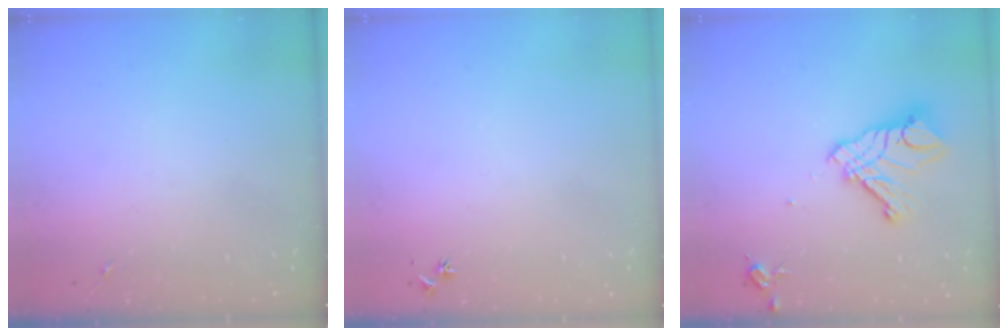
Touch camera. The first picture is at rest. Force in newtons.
{"total": 2.9, "press": 2.8, "slide": 0.3}
{"total": 14.6, "press": 14.6, "slide": 1.5}